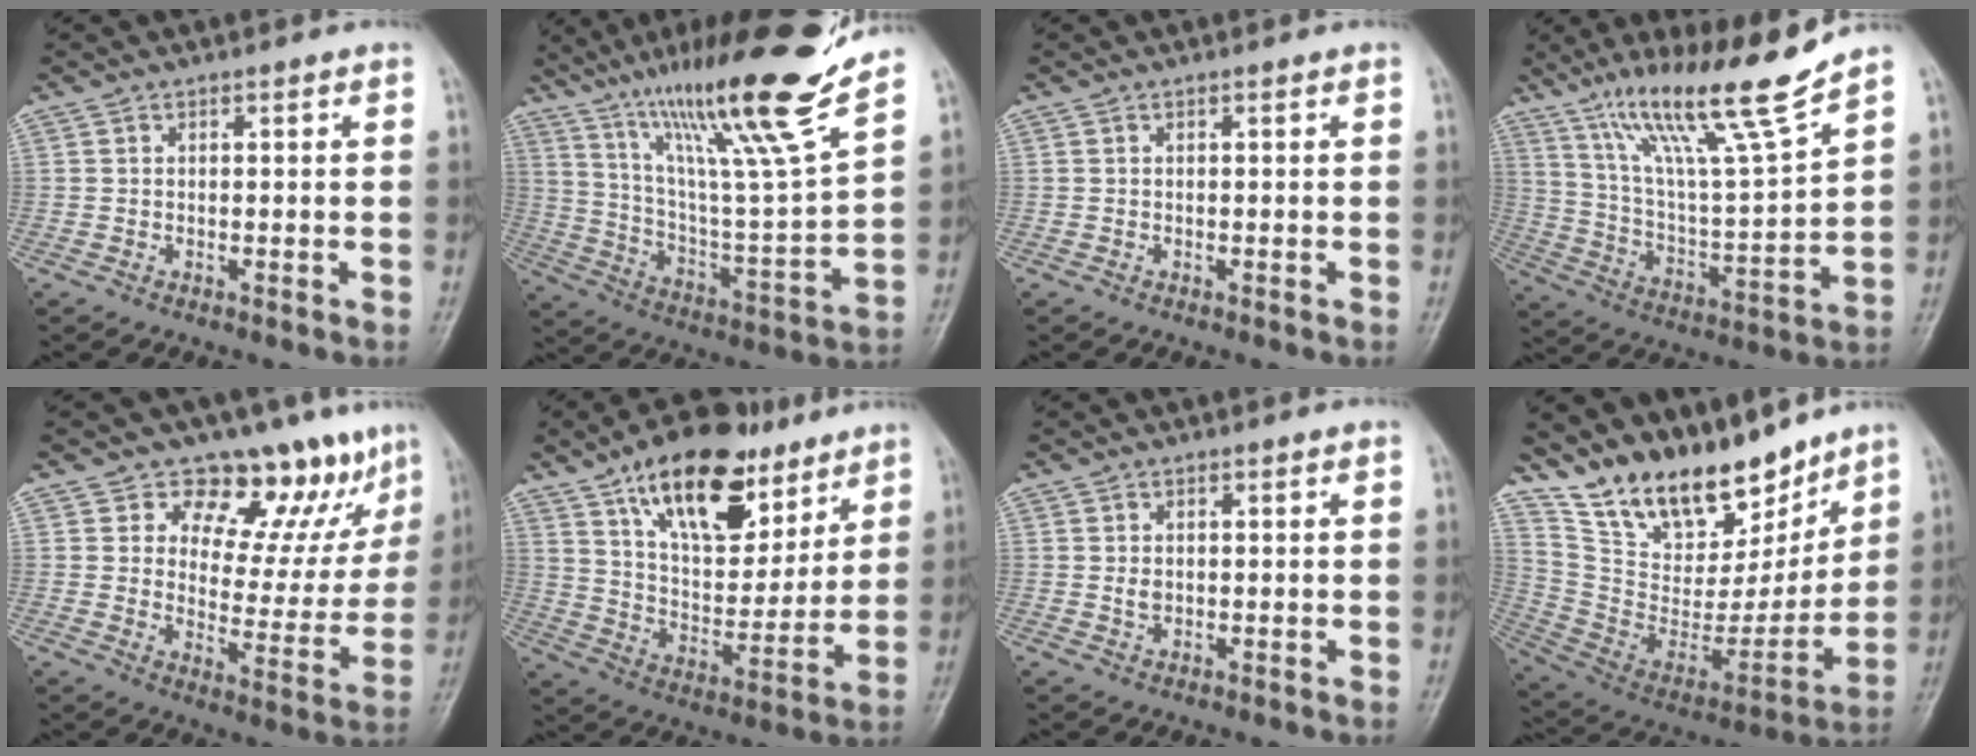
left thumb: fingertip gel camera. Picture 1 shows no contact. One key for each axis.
{"total": 23.7, "fx": 16.9, "fy": 0.9, "fz": 16.6, "tx": -0.249, "ty": -0.077, "tz": 0.293}
{"total": 0.0}
{"total": 18.1, "fx": 12.7, "fy": 1.1, "fz": 12.9, "tx": -0.210, "ty": -0.065, "tz": 0.230}
{"total": 16.1, "fx": 10.9, "fy": 8.5, "fz": 8.2, "tx": -0.039, "ty": -0.063, "tz": 0.149}
{"total": 21.3, "fx": 12.7, "fy": 10.4, "fz": 13.6, "tx": -0.173, "ty": -0.051, "tz": 0.218}
{"total": 1.6, "fx": 0.1, "fy": 1.3, "fz": 1.0, "tx": -0.014, "ty": -0.002, "tz": 0.007}
{"total": 21.3, "fx": 16.8, "fy": 9.1, "fz": 9.5, "tx": -0.119, "ty": -0.089, "tz": 0.299}